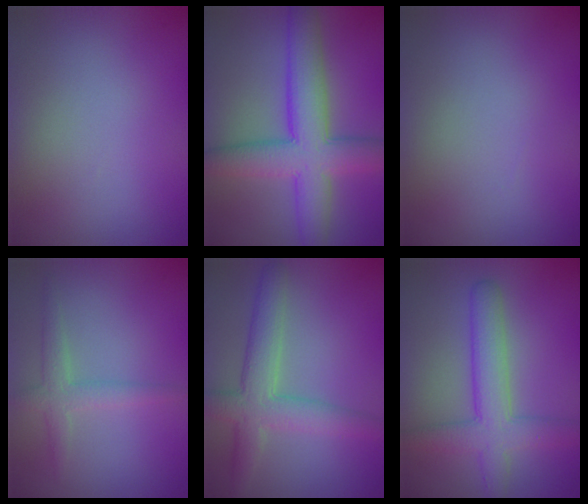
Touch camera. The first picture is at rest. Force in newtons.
{"total": 7.6, "press": 7.6, "slide": 0.1}
{"total": 0.0}
{"total": 2.3, "press": 2.3, "slide": 0.1}
{"total": 4.9, "press": 4.9, "slide": 0.3}
{"total": 5.1, "press": 5.1, "slide": 0.3}